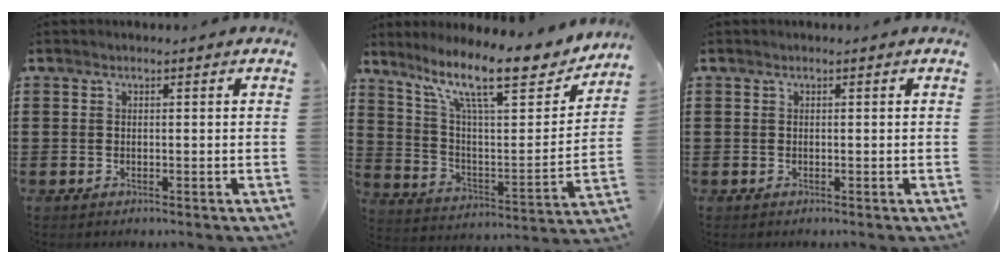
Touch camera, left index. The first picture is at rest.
{"total": 14.4, "force": [10.8, 2.6, 9.1], "torque": [-0.182, -0.061, 0.177]}
{"total": 0.0}